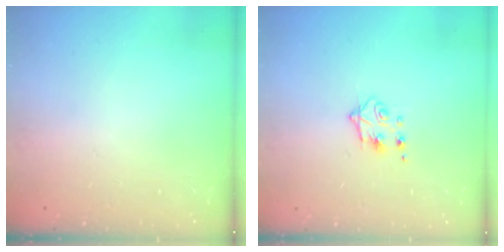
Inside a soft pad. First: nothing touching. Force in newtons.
{"total": 4.5, "press": 4.4, "slide": 0.9}